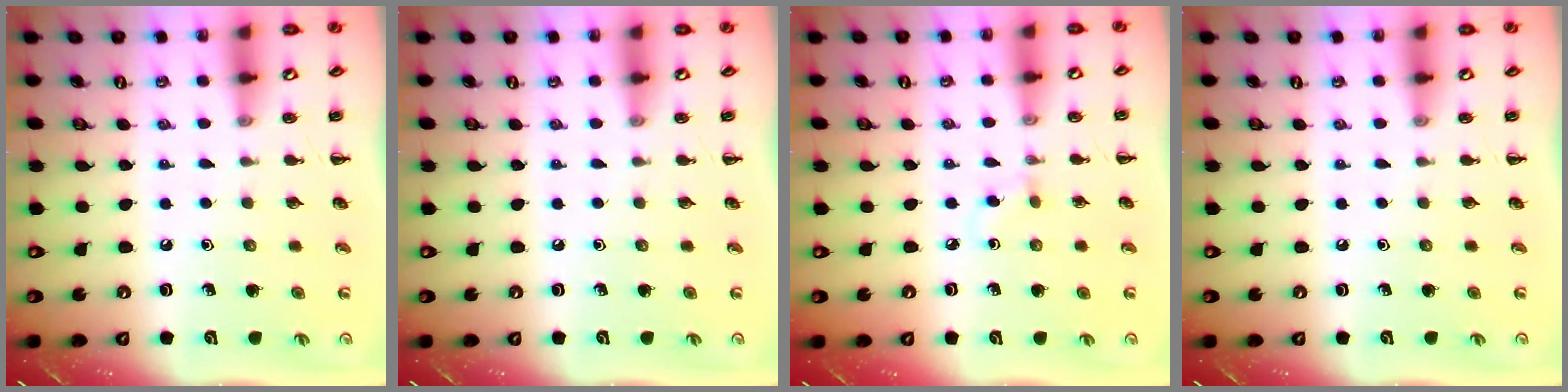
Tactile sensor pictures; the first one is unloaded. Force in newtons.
{"total": 0.0}
{"total": 2.9, "press": 2.7, "slide": 1.0}
{"total": 0.0}